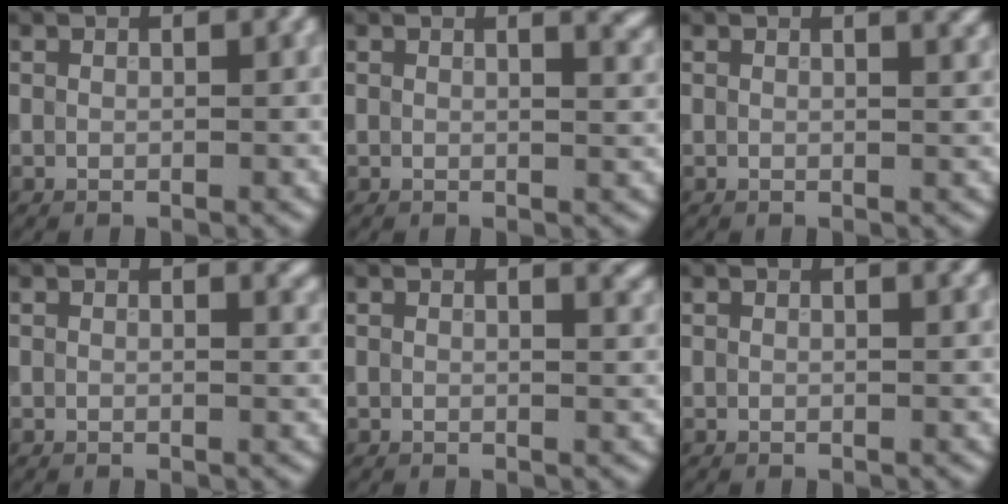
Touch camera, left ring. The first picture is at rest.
{"total": 3.1, "force": [1.9, 1.4, 2.0], "torque": [0.003, 0.007, 0.014]}
{"total": 2.2, "force": [1.5, 0.9, 1.3], "torque": [0.001, 0.003, 0.011]}
{"total": 0.8, "force": [0.6, 0.2, 0.5], "torque": [-0.003, -0.002, 0.009]}
{"total": 2.2, "force": [1.5, 0.8, 1.3], "torque": [0.000, 0.001, 0.015]}
{"total": 1.1, "force": [0.8, 0.4, 0.7], "torque": [-0.002, 0.003, 0.007]}